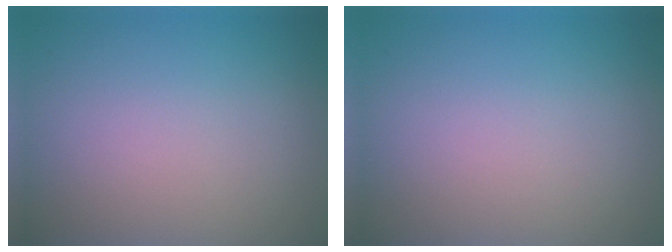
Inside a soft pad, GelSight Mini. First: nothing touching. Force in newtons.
{"total": 0.0}